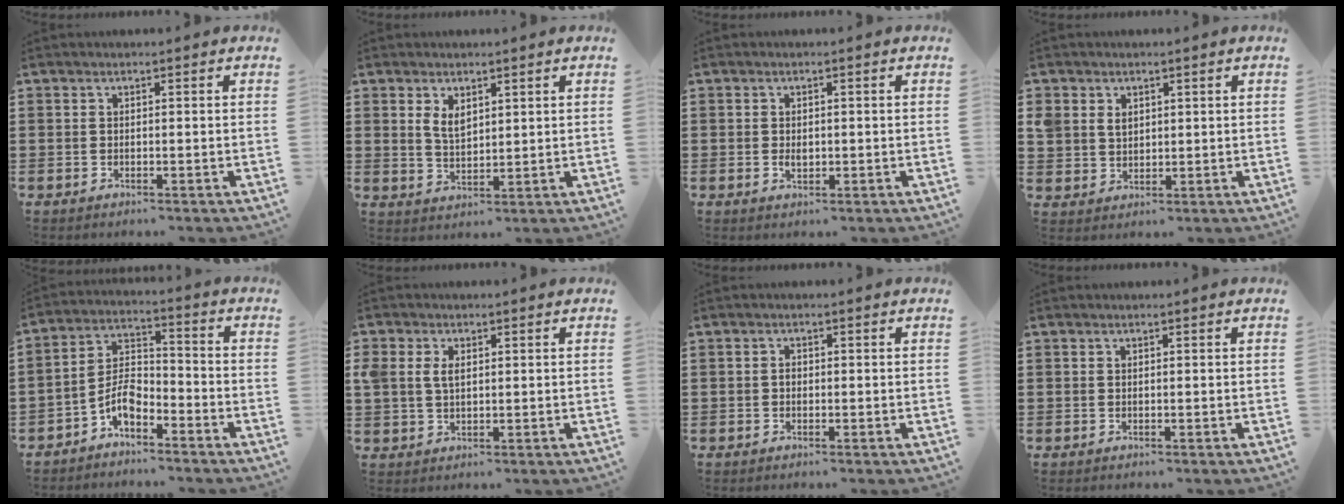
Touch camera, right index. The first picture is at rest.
{"total": 3.2, "force": [1.8, 1.7, 1.9], "torque": [-0.035, 0.002, 0.032]}
{"total": 1.4, "force": [0.0, 0.8, 1.1], "torque": [-0.022, 0.004, -0.001]}
{"total": 3.3, "force": [1.5, 2.7, 1.0], "torque": [-0.030, 0.012, 0.028]}
{"total": 5.9, "force": [-3.8, 2.6, 3.7], "torque": [-0.086, 0.007, -0.079]}
{"total": 3.1, "force": [0.9, 2.0, 2.2], "torque": [-0.057, 0.007, 0.013]}
{"total": 0.9, "force": [-0.1, 0.7, 0.6], "torque": [-0.014, 0.001, -0.003]}
{"total": 0.0}